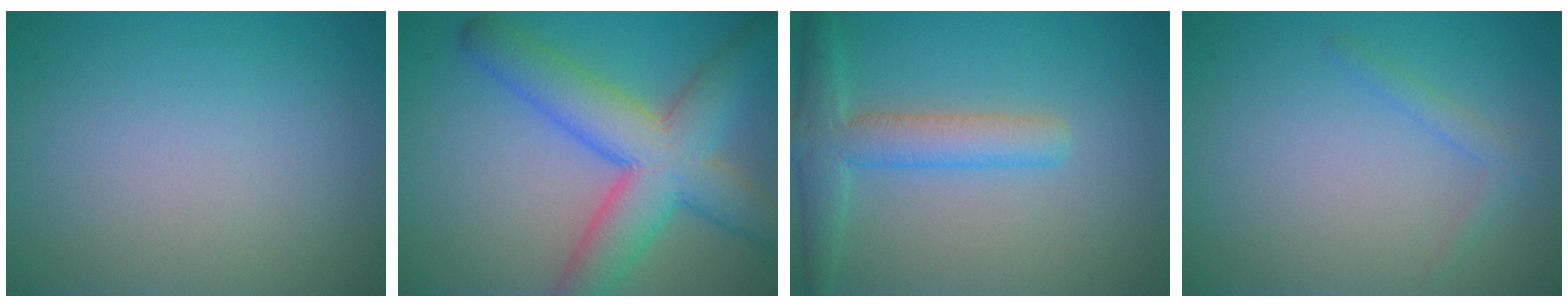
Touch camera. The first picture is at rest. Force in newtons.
{"total": 9.0, "press": 9.0, "slide": 0.3}
{"total": 4.4, "press": 4.4, "slide": 0.2}
{"total": 1.3, "press": 1.3, "slide": 0.1}